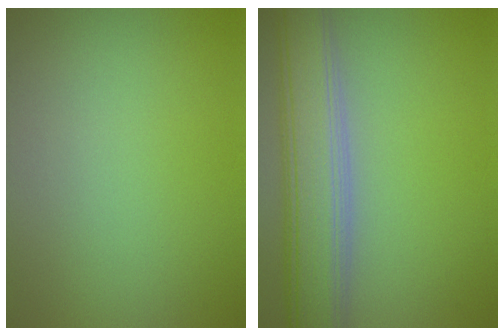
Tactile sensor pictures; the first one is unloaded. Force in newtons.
{"total": 7.2, "press": 7.2, "slide": 0.6}